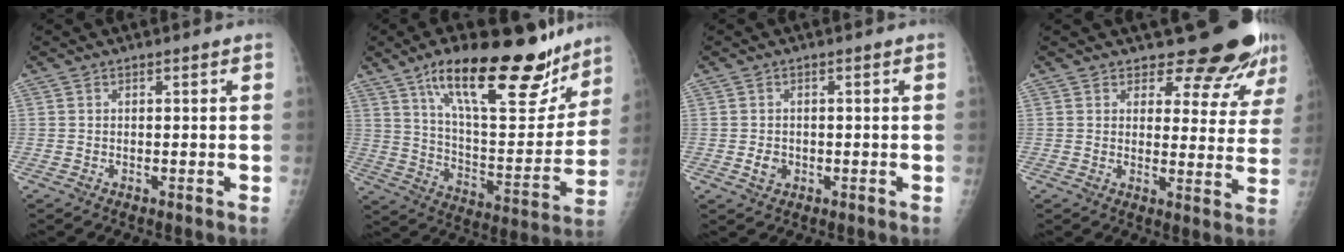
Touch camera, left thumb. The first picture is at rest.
{"total": 25.9, "force": [17.2, 8.7, 17.3], "torque": [-0.219, -0.066, 0.276]}
{"total": 2.3, "force": [-0.5, 1.9, 1.2], "torque": [-0.012, 0.002, -0.003]}
{"total": 11.4, "force": [10.4, 3.6, 3.1], "torque": [0.002, -0.086, 0.120]}